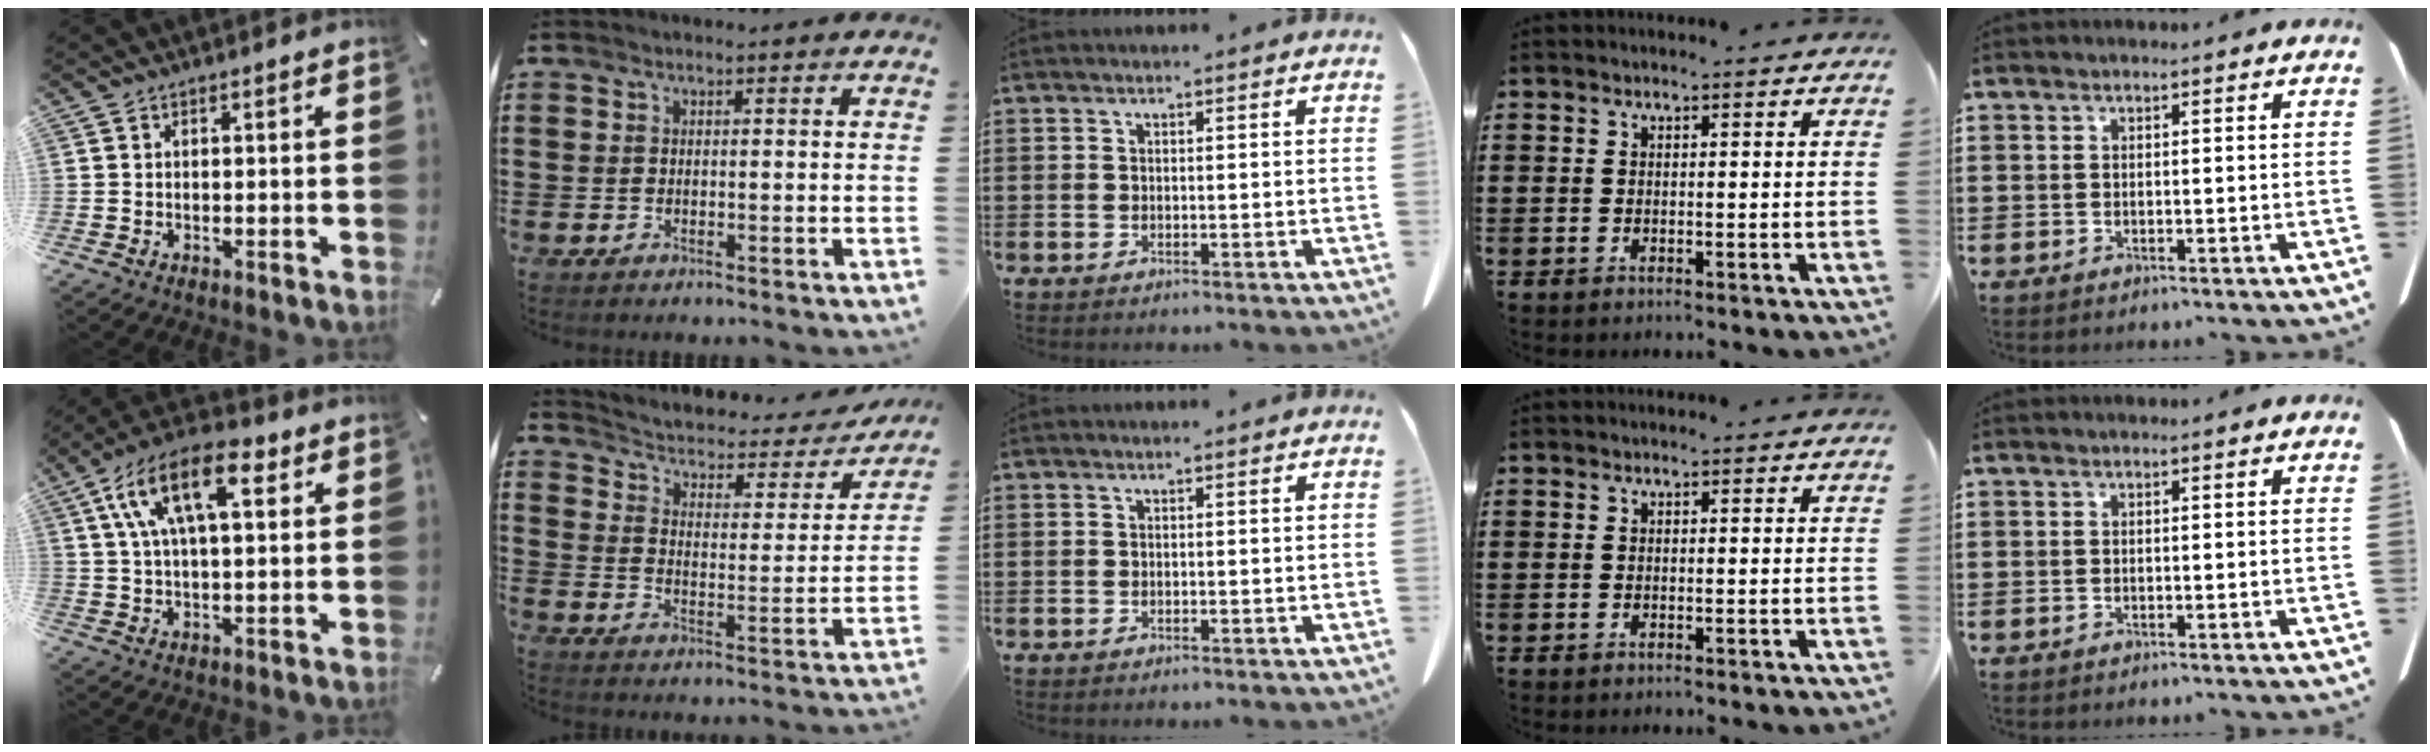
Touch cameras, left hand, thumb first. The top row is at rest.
{"thumb": {"total": 15.2, "force": [5.9, 7.1, 12.1], "torque": [-0.232, -0.003, 0.099]}, "index": {"total": 2.1, "force": [1.4, 1.2, 1.1], "torque": [-0.035, -0.020, 0.012]}}